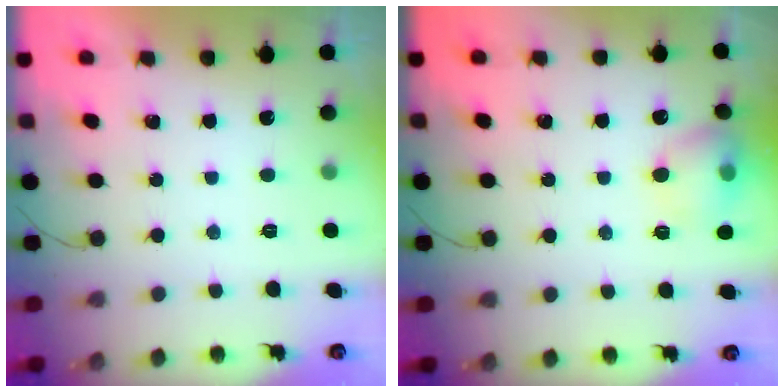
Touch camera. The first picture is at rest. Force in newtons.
{"total": 10.0, "press": 9.9, "slide": 1.4}